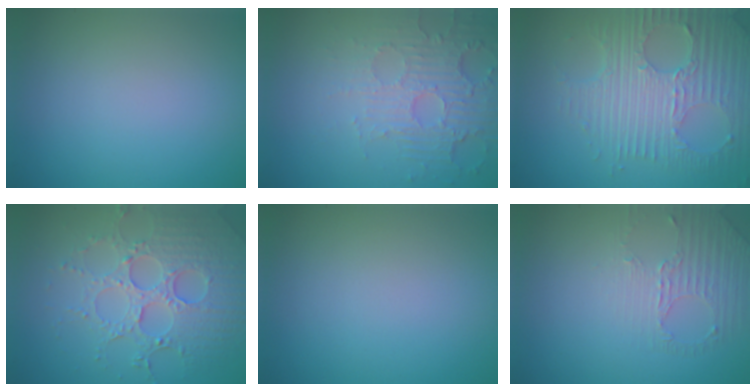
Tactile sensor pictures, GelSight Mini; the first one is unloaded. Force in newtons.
{"total": 5.5, "press": 3.5, "slide": 4.3}
{"total": 7.6, "press": 5.1, "slide": 5.7}
{"total": 6.0, "press": 5.0, "slide": 3.4}
{"total": 0.0}
{"total": 1.6, "press": 1.0, "slide": 1.2}